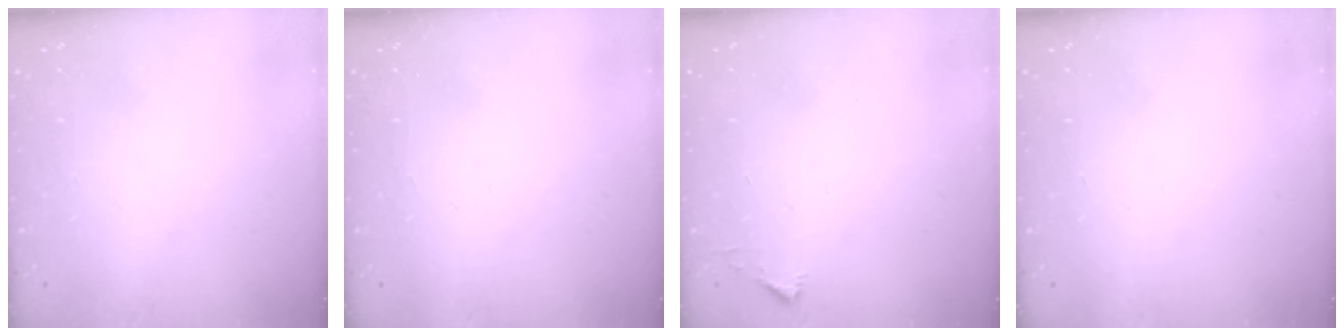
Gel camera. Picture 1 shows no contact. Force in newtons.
{"total": 1.7, "press": 1.7, "slide": 0.1}
{"total": 2.3, "press": 2.3, "slide": 0.2}
{"total": 1.7, "press": 1.7, "slide": 0.1}